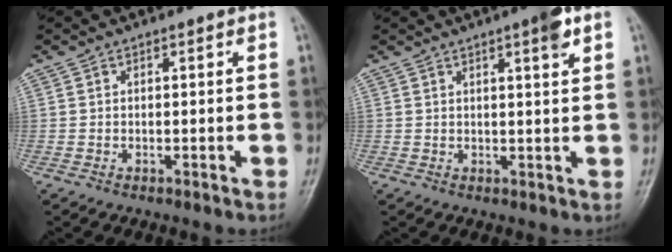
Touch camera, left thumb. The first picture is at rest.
{"total": 4.2, "force": [2.3, 0.6, 3.5], "torque": [-0.046, -0.008, 0.032]}